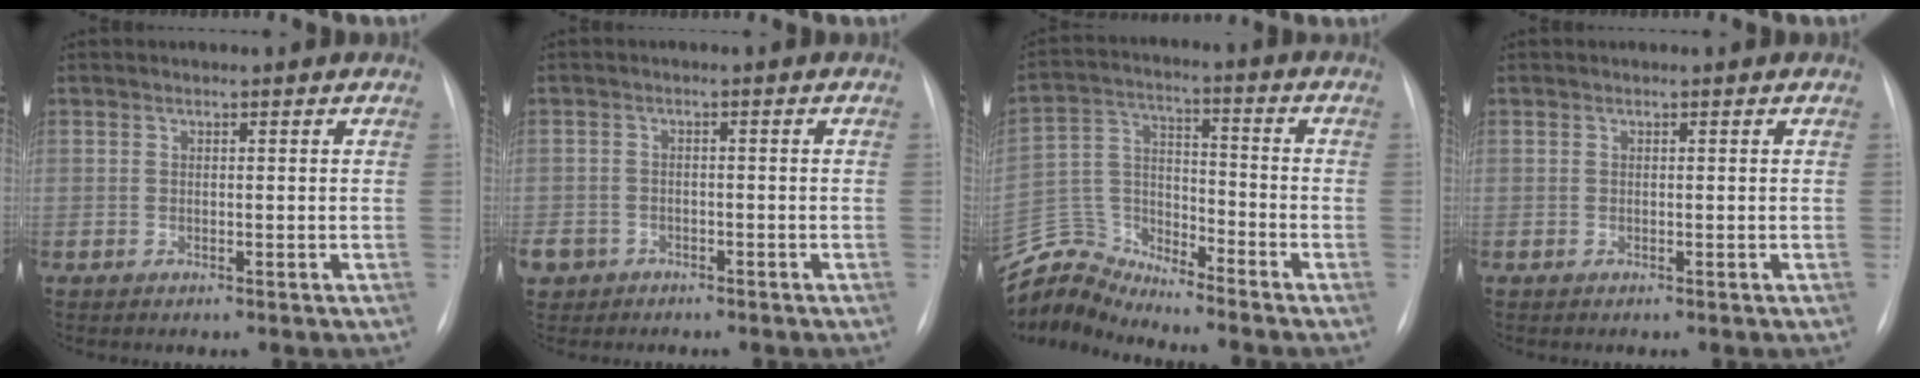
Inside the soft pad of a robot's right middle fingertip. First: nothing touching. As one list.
[{"total": 6.7, "force": [-4.1, 5.1, 1.3], "torque": [-0.047, 0.000, -0.067]}, {"total": 9.1, "force": [-8.9, 0.1, -1.5], "torque": [0.018, 0.041, -0.176]}, {"total": 0.0}]